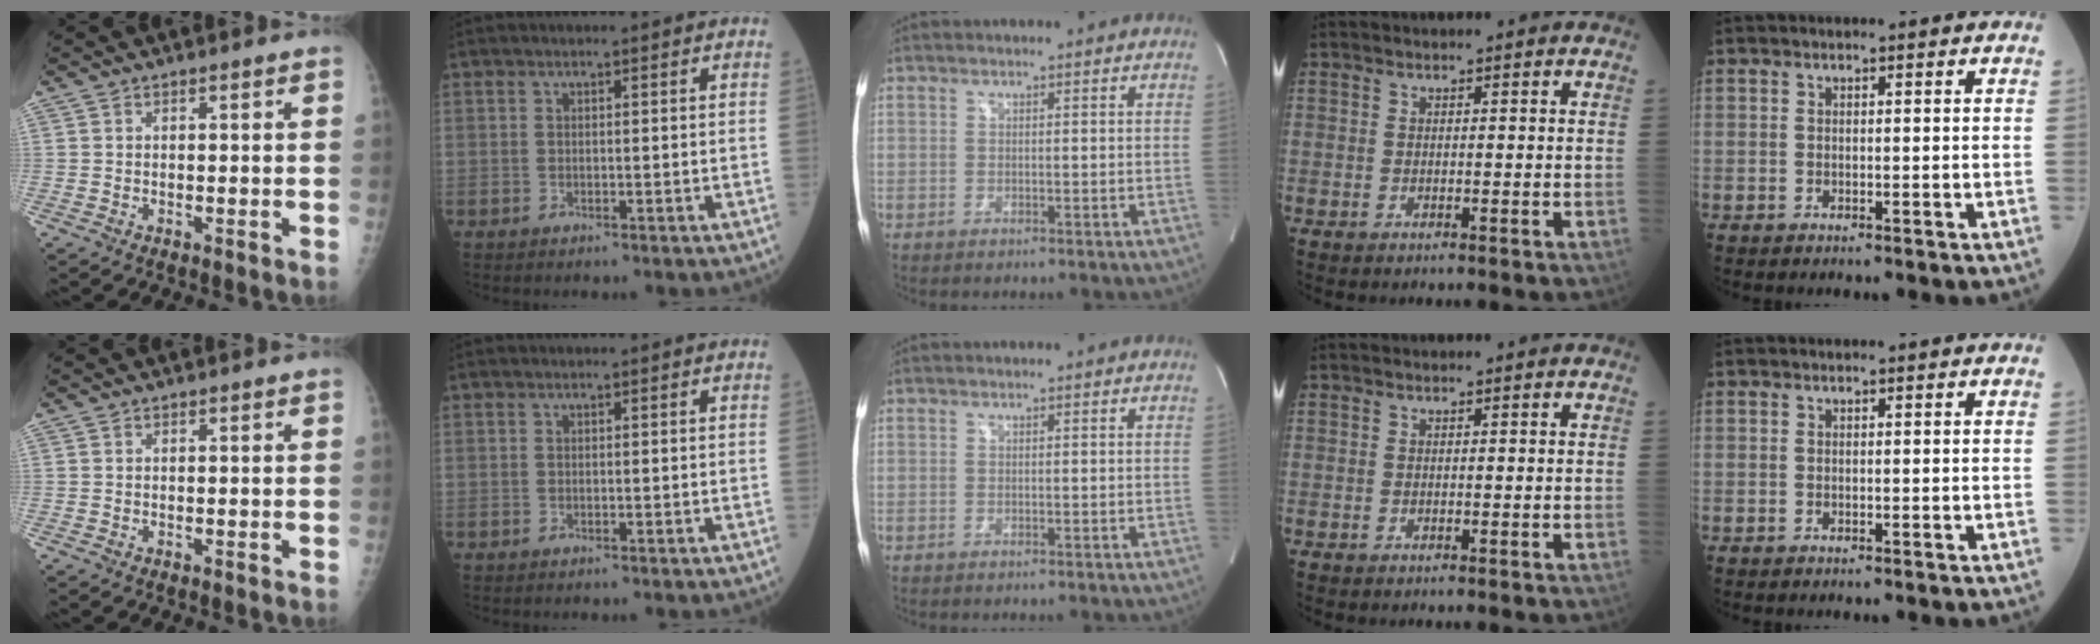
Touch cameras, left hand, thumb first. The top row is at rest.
{}